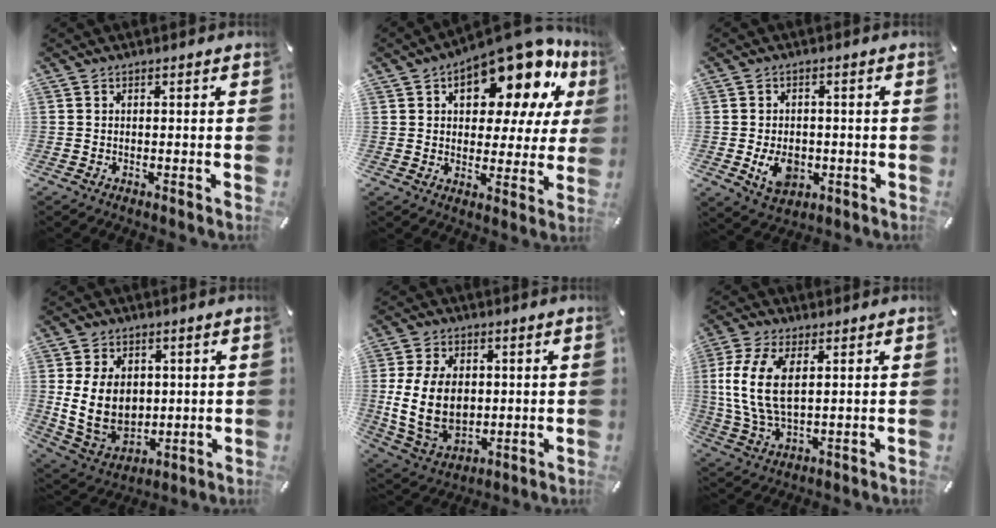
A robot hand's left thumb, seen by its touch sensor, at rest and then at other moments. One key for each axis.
{"total": 18.8, "fx": 11.5, "fy": 8.9, "fz": 11.9, "tx": -0.169, "ty": -0.080, "tz": 0.191}
{"total": 7.4, "fx": -1.7, "fy": 5.6, "fz": 4.5, "tx": -0.085, "ty": -0.002, "tz": -0.030}
{"total": 12.7, "fx": 1.9, "fy": 10.0, "fz": 7.6, "tx": -0.160, "ty": -0.008, "tz": 0.033}
{"total": 15.0, "fx": 0.8, "fy": 10.8, "fz": 10.4, "tx": -0.218, "ty": -0.002, "tz": 0.015}
{"total": 11.4, "fx": 2.4, "fy": 6.1, "fz": 9.3, "tx": -0.216, "ty": -0.004, "tz": 0.043}